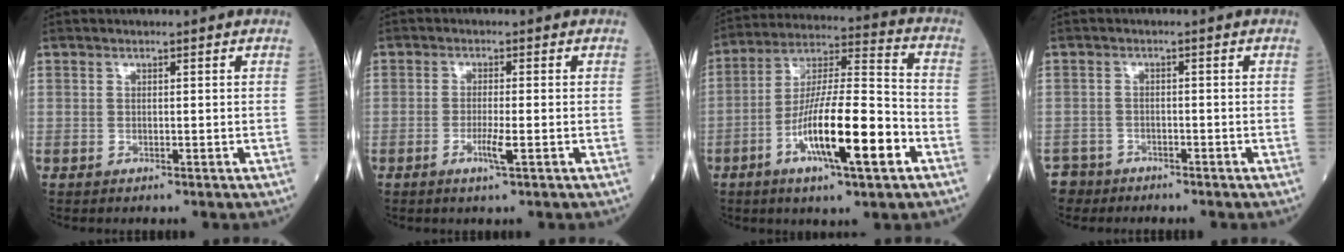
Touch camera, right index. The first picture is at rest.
{"total": 2.9, "force": [-1.1, 0.0, 2.7], "torque": [-0.055, -0.005, -0.020]}
{"total": 16.4, "force": [-6.1, 2.2, 15.1], "torque": [-0.274, -0.005, -0.107]}
{"total": 1.5, "force": [-1.5, 0.4, -0.3], "torque": [0.002, -0.003, -0.028]}